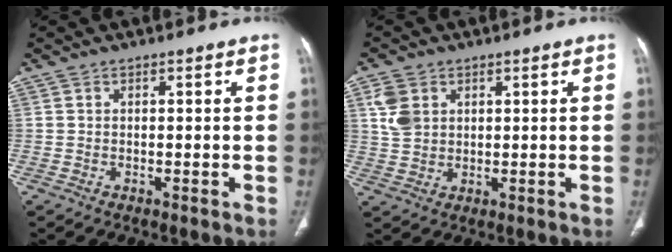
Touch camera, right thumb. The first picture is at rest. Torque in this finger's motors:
{"motor_torque": [0.69, 1.21, 0.75, 0.72, 0.02]}